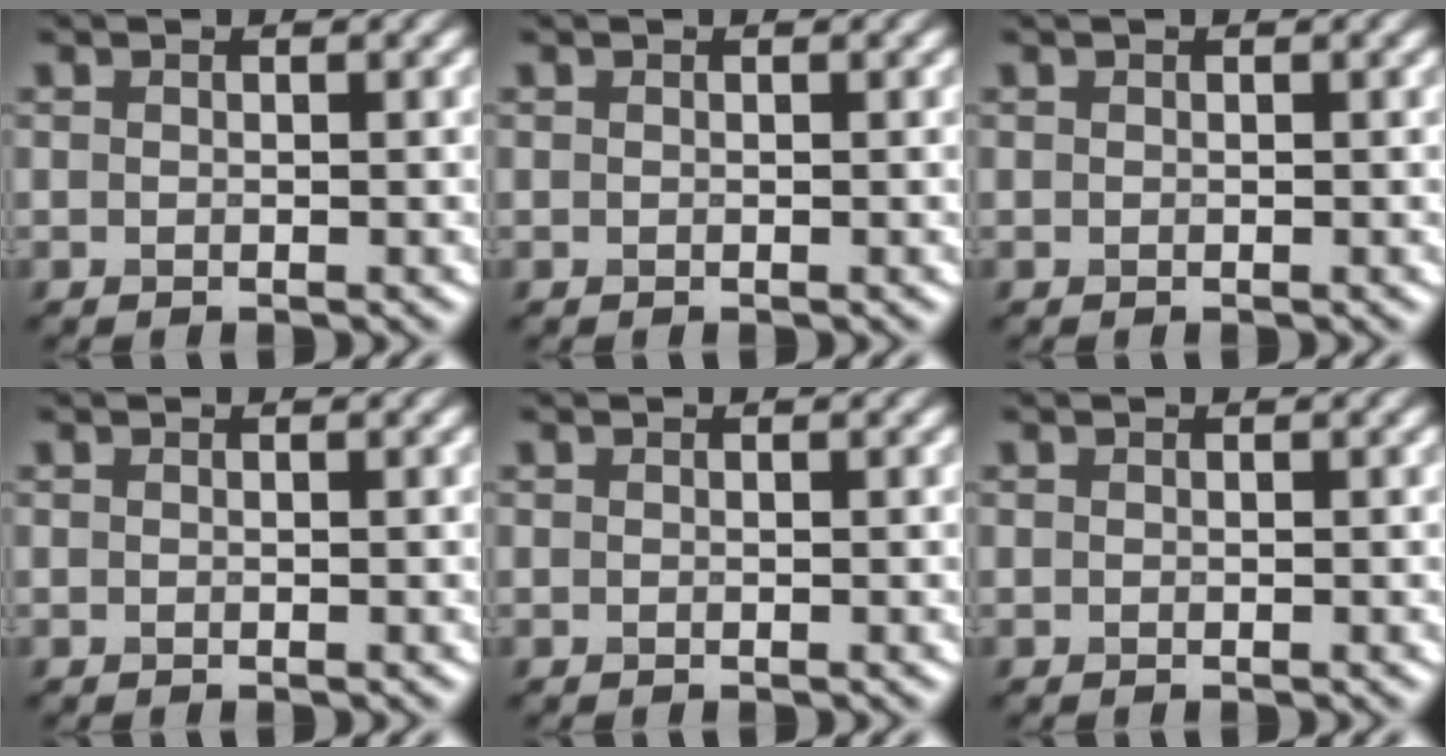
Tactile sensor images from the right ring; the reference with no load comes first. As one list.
[{"total": 0.0}, {"total": 0.0}, {"total": 0.0}, {"total": 0.0}, {"total": 0.0}]